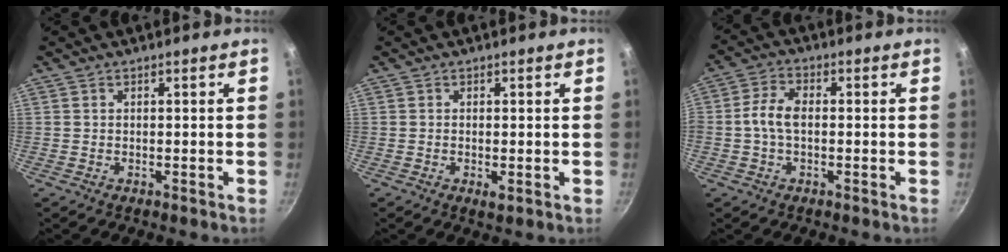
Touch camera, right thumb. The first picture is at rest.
{"total": 1.2, "force": [-0.1, 0.5, 1.0], "torque": [-0.020, -0.005, -0.002]}
{"total": 5.6, "force": [-0.5, 3.2, 4.6], "torque": [-0.089, 0.023, -0.018]}